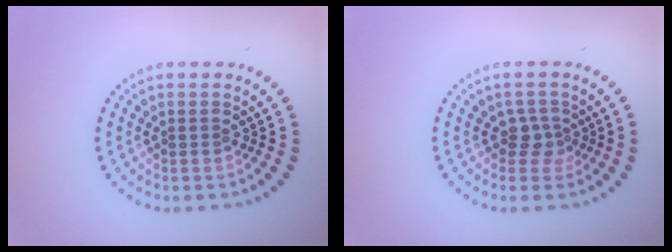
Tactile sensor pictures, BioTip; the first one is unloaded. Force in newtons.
{"total": 1.8, "press": 1.4, "slide": 1.2}